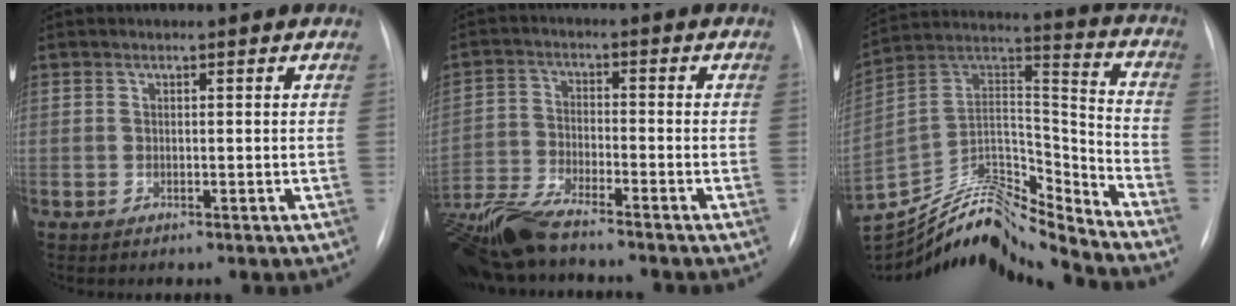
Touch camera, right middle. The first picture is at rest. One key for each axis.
{"total": 12.4, "fx": -10.6, "fy": 1.7, "fz": 6.2, "tx": -0.129, "ty": -0.021, "tz": -0.200}
{"total": 21.9, "fx": -20.9, "fy": 2.0, "fz": 6.3, "tx": -0.124, "ty": 0.058, "tz": -0.353}